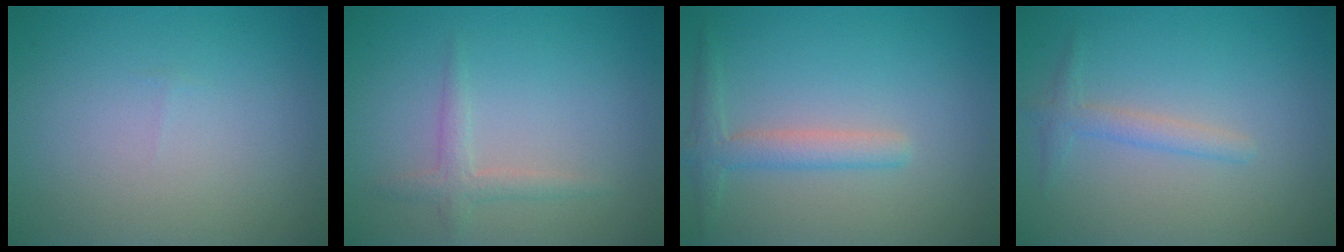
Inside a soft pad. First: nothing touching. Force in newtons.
{"total": 1.7, "press": 1.7, "slide": 0.1}
{"total": 2.4, "press": 2.4, "slide": 0.1}
{"total": 1.6, "press": 1.6, "slide": 0.1}